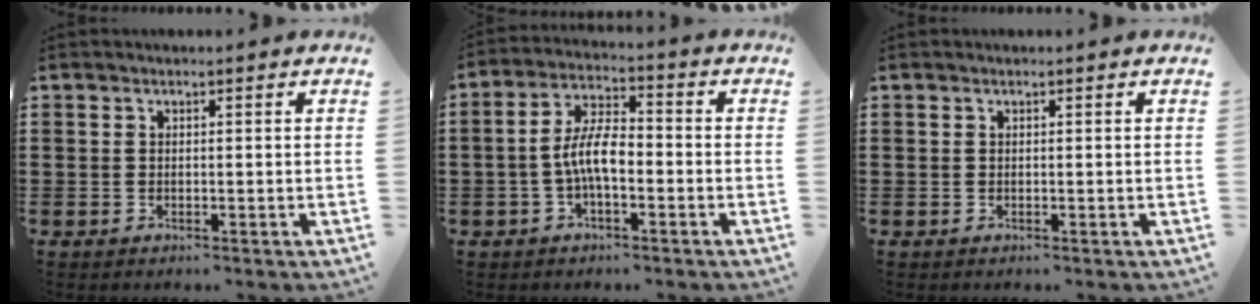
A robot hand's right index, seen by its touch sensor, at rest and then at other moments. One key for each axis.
{"total": 7.1, "fx": -1.6, "fy": 2.6, "fz": 6.4, "tx": -0.132, "ty": 0.006, "tz": -0.036}
{"total": 0.0}